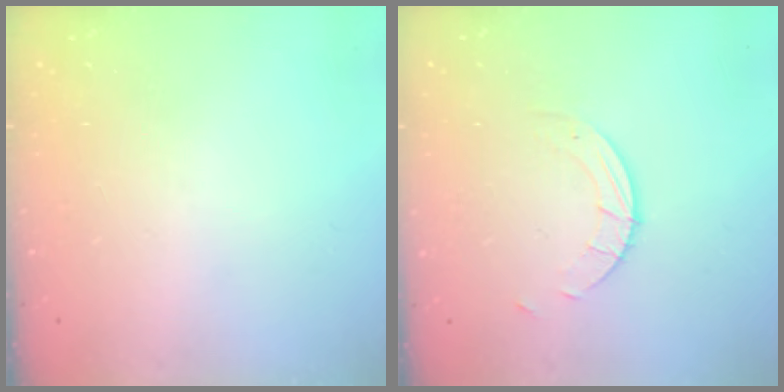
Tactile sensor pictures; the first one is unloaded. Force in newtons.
{"total": 2.7, "press": 2.7, "slide": 0.3}